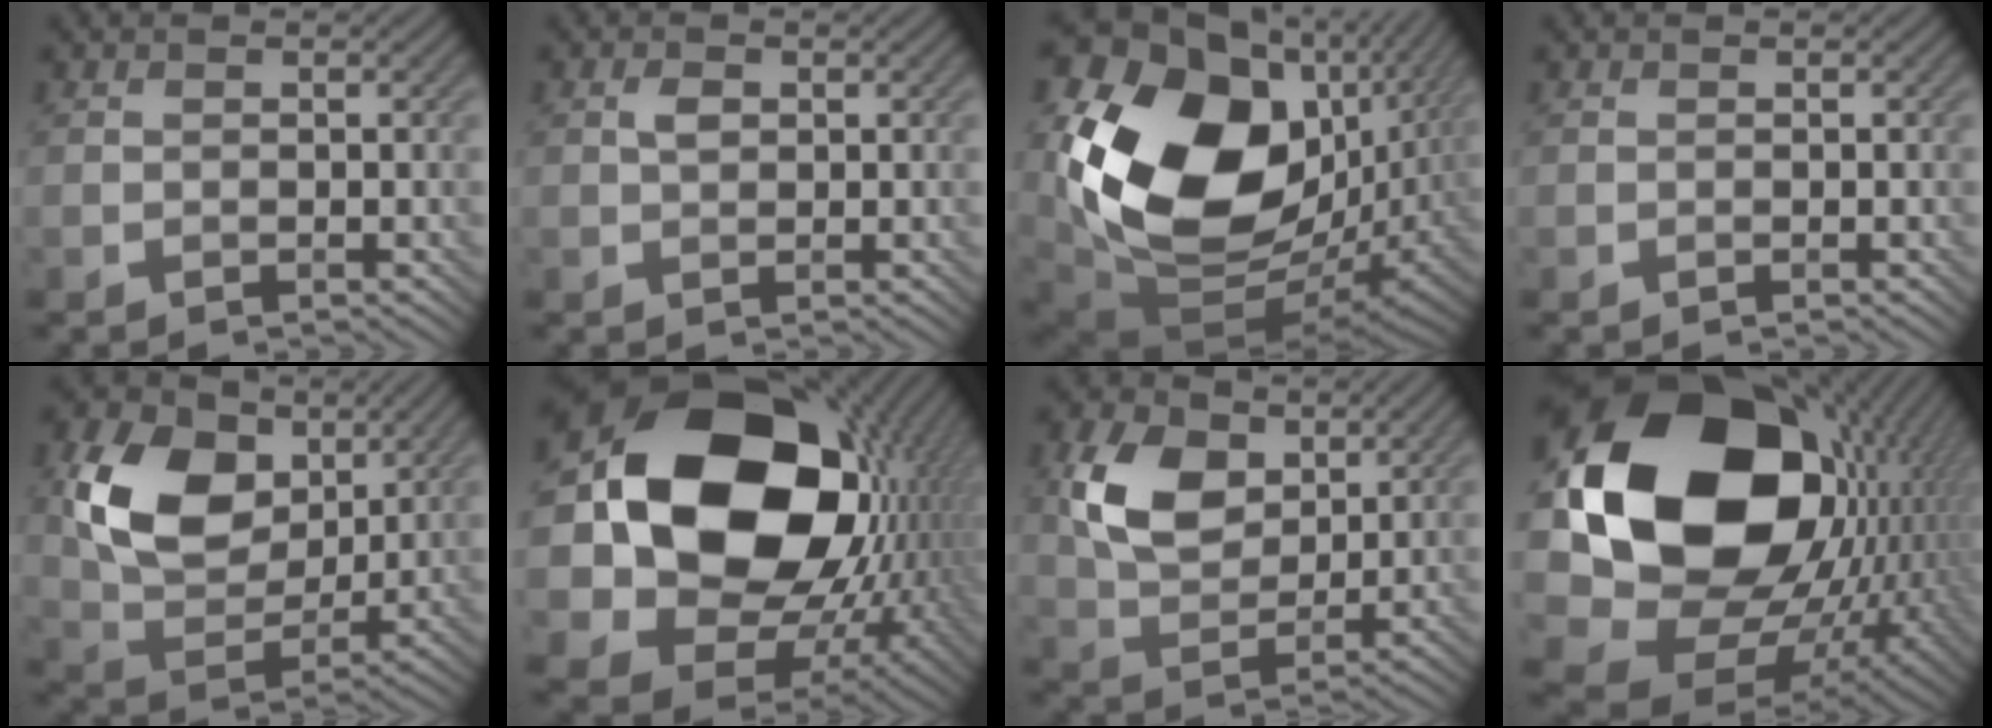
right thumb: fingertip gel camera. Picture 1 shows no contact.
{"total": 1.5, "force": [0.4, 1.0, 1.1], "torque": [-0.022, 0.002, 0.006]}
{"total": 20.4, "force": [3.7, 14.7, 13.6], "torque": [-0.305, -0.027, 0.099]}
{"total": 0.0}
{"total": 12.0, "force": [4.1, 8.3, 7.6], "torque": [-0.167, -0.001, 0.075]}
{"total": 21.7, "force": [2.9, 17.0, 13.3], "torque": [-0.295, -0.030, 0.088]}
{"total": 9.4, "force": [3.5, 6.2, 6.2], "torque": [-0.137, 0.000, 0.067]}
{"total": 22.2, "force": [2.9, 16.5, 14.6], "torque": [-0.350, -0.034, 0.088]}